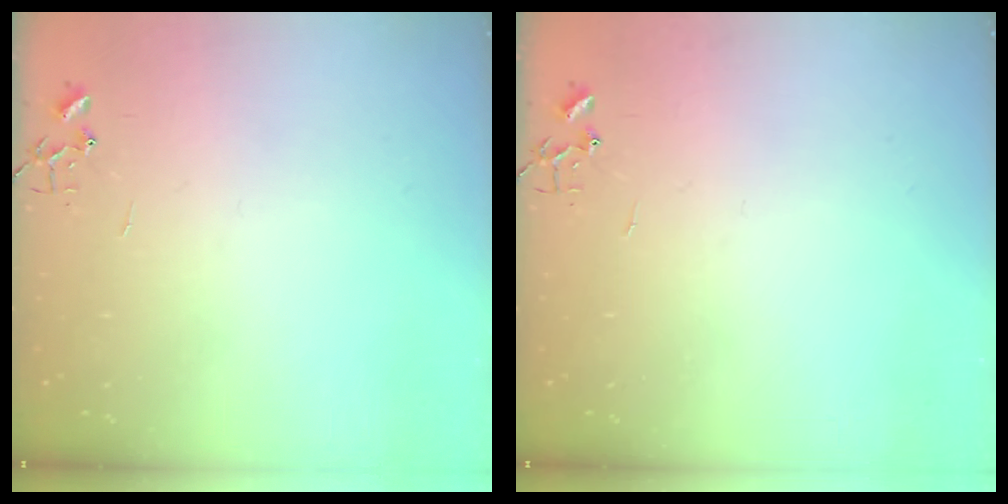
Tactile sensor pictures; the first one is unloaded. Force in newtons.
{"total": 0.0}